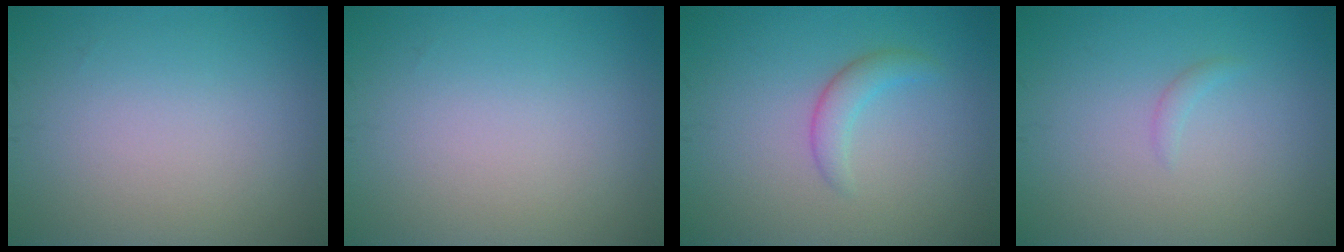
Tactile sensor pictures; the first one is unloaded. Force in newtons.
{"total": 0.0}
{"total": 1.9, "press": 1.9, "slide": 0.1}
{"total": 0.7, "press": 0.7, "slide": 0.1}